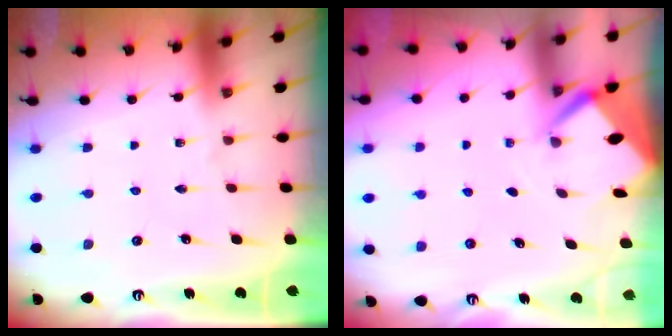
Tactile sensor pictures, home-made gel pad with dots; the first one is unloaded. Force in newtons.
{"total": 2.8, "press": 2.8, "slide": 0.2}